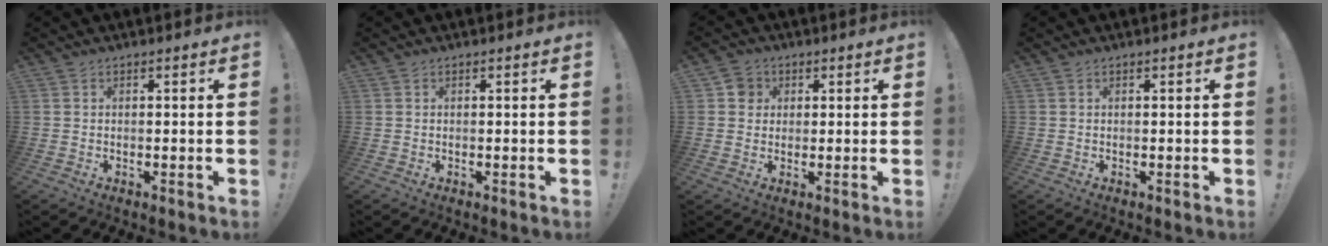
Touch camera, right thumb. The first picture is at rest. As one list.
[{"total": 0.0}, {"total": 4.5, "force": [1.1, 4.1, 1.3], "torque": [-0.018, 0.008, 0.021]}, {"total": 0.0}]